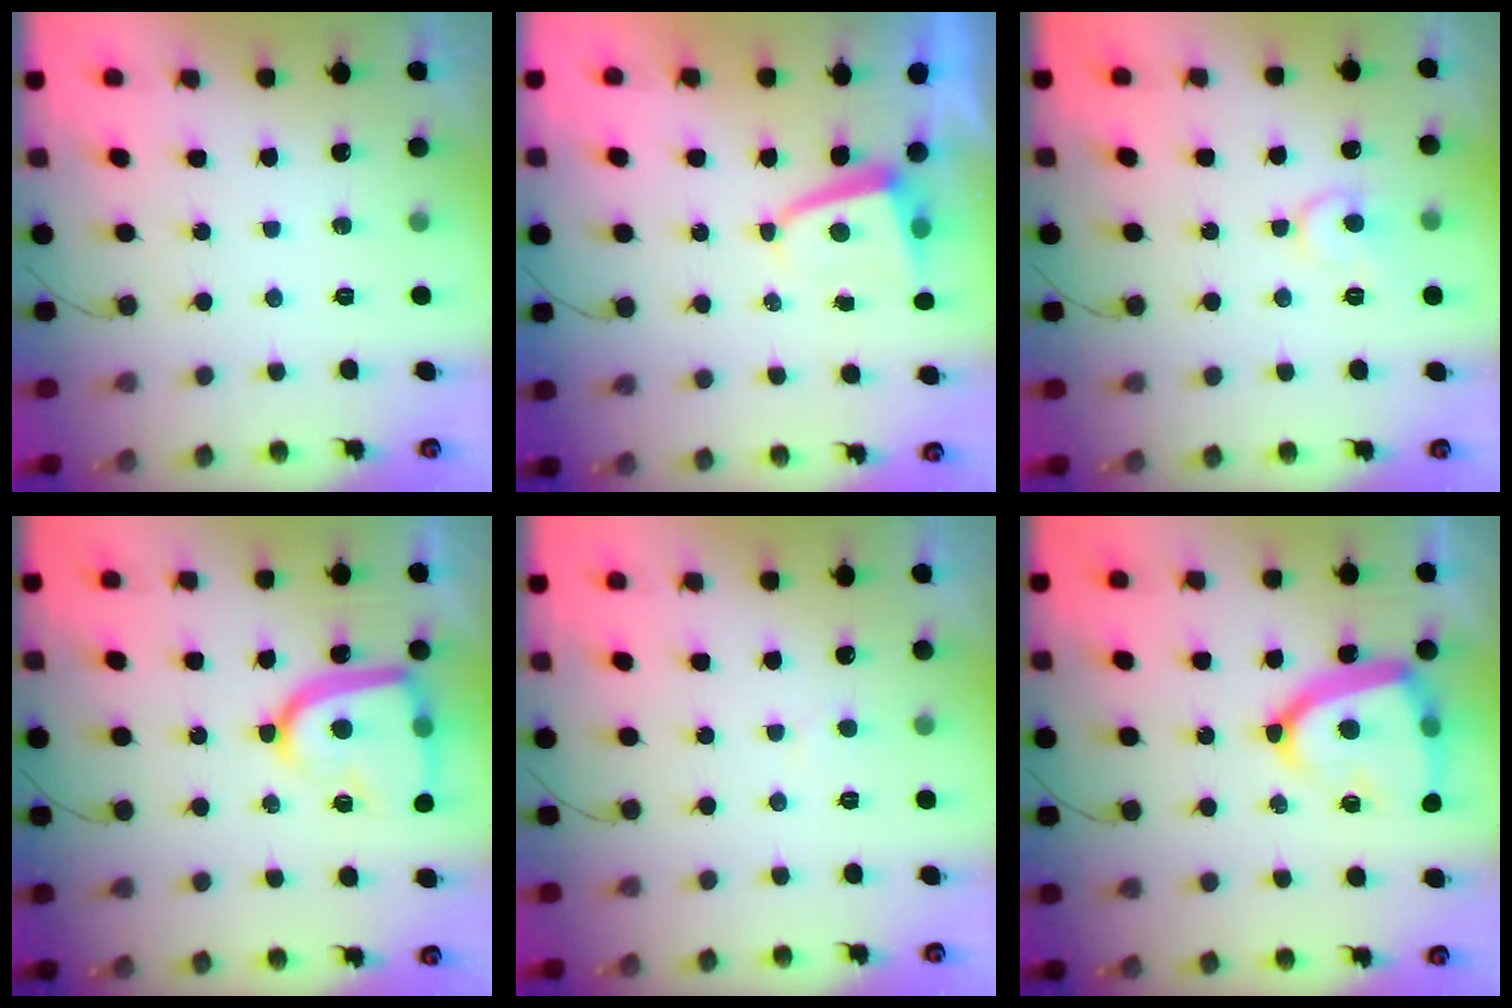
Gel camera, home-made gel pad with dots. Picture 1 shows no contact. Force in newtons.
{"total": 2.7, "press": 2.6, "slide": 0.4}
{"total": 8.3, "press": 8.3, "slide": 0.8}
{"total": 17.2, "press": 17.1, "slide": 1.6}
{"total": 2.7, "press": 2.7, "slide": 0.2}
{"total": 18.2, "press": 18.1, "slide": 1.7}